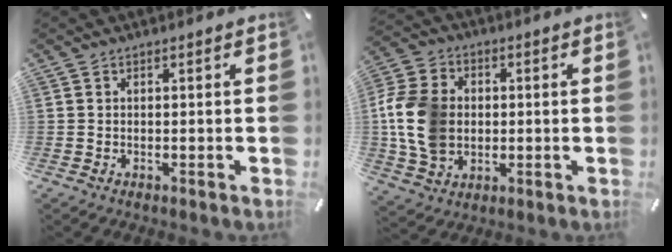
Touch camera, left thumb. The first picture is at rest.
{"total": 14.2, "force": [-0.1, 11.5, 8.3], "torque": [-0.189, 0.014, -0.002]}